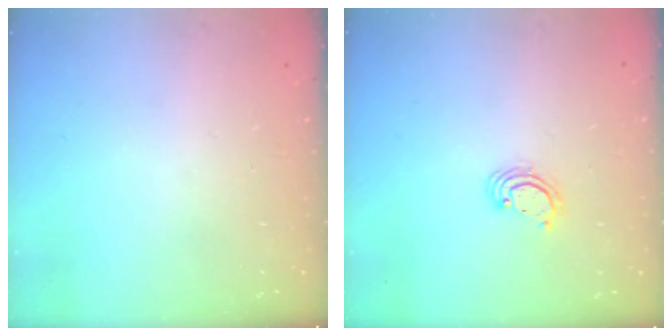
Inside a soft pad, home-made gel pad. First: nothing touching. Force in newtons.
{"total": 2.8, "press": 2.8, "slide": 0.2}